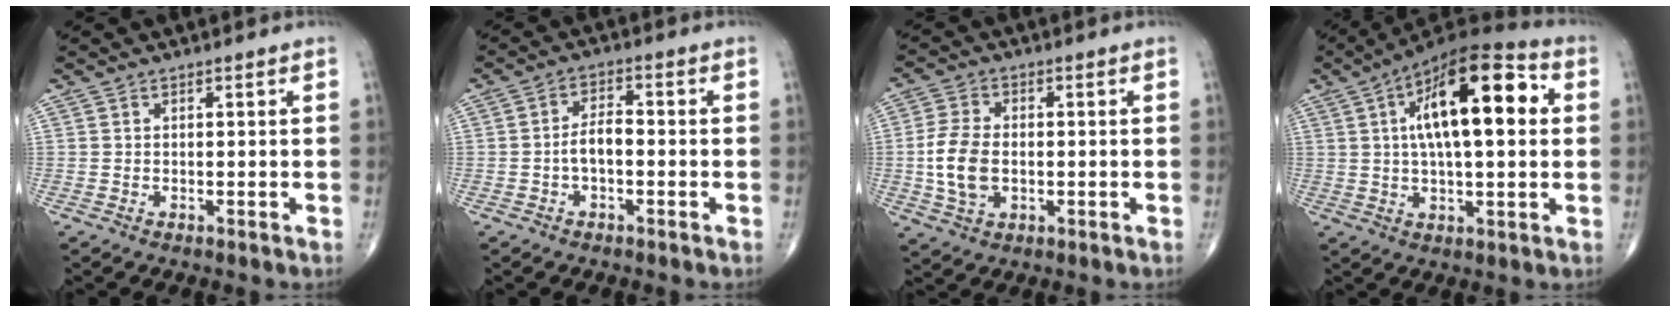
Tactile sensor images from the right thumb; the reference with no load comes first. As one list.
[{"total": 4.5, "force": [-1.0, 2.0, 3.9], "torque": [-0.072, 0.019, -0.021]}, {"total": 8.5, "force": [-0.8, 5.4, 6.5], "torque": [-0.134, 0.005, -0.015]}, {"total": 20.2, "force": [4.3, 7.9, 18.1], "torque": [-0.273, 0.021, 0.056]}]